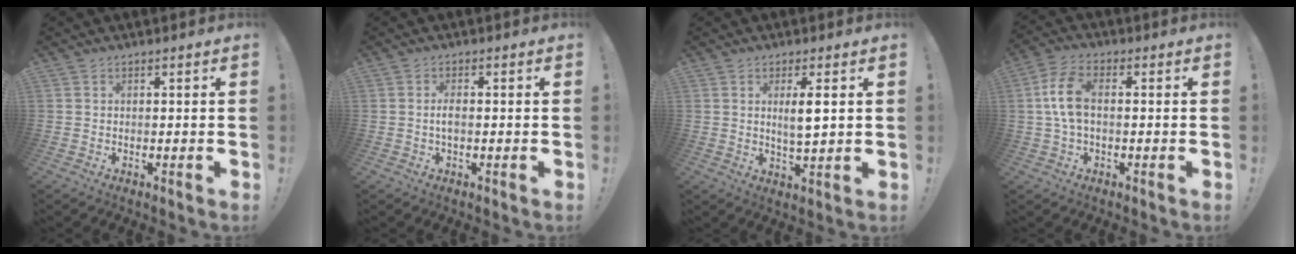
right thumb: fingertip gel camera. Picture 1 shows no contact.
{"total": 0.5, "force": [-0.3, 0.2, 0.4], "torque": [-0.016, 0.003, -0.003]}
{"total": 5.2, "force": [1.4, 1.1, 4.9], "torque": [-0.082, -0.009, 0.020]}
{"total": 9.1, "force": [0.4, 4.8, 7.7], "torque": [-0.159, 0.003, 0.012]}